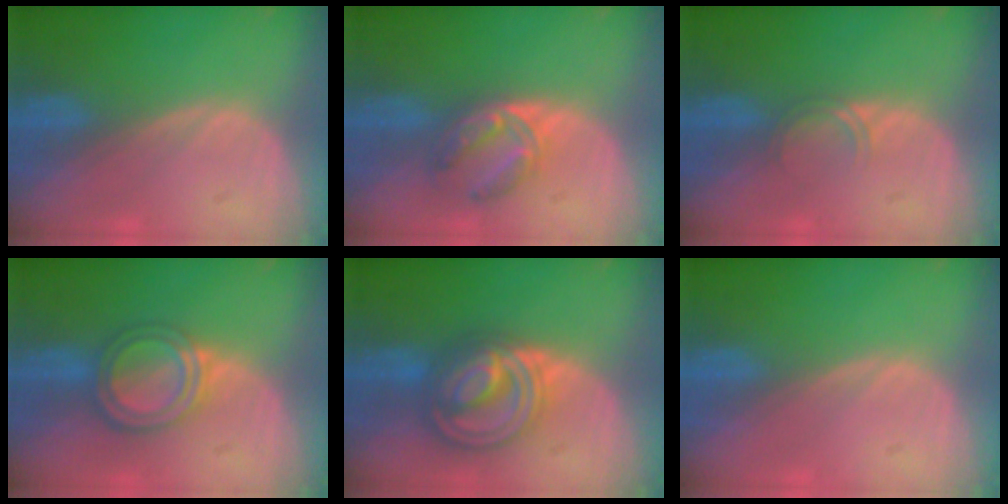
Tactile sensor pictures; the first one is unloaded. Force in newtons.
{"total": 5.6, "press": 5.4, "slide": 1.7}
{"total": 1.7, "press": 1.7, "slide": 0.3}
{"total": 6.2, "press": 5.4, "slide": 3.1}
{"total": 8.9, "press": 8.9, "slide": 0.7}
{"total": 0.0}